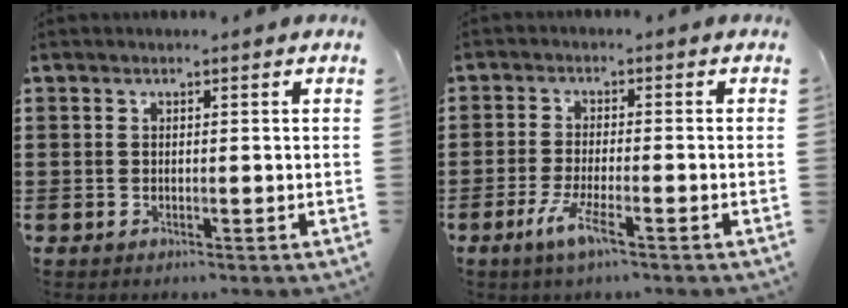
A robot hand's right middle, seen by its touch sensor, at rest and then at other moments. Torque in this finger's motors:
{"motor_torque": [1.05, -0.59, 0.33, 0.06]}